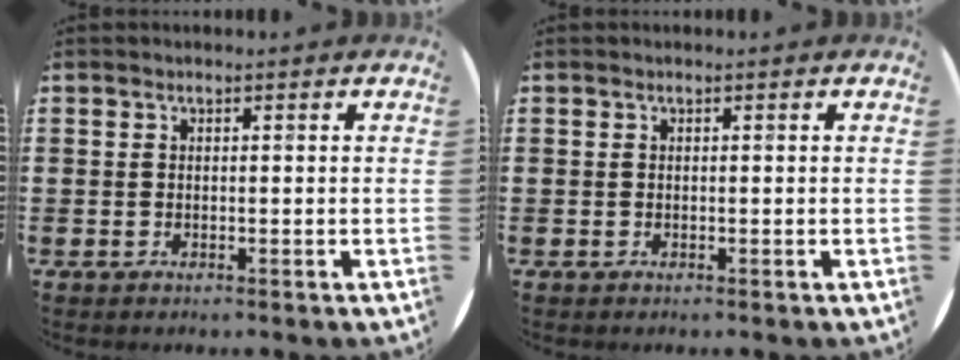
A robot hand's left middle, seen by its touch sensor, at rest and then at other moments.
{"total": 0.0}